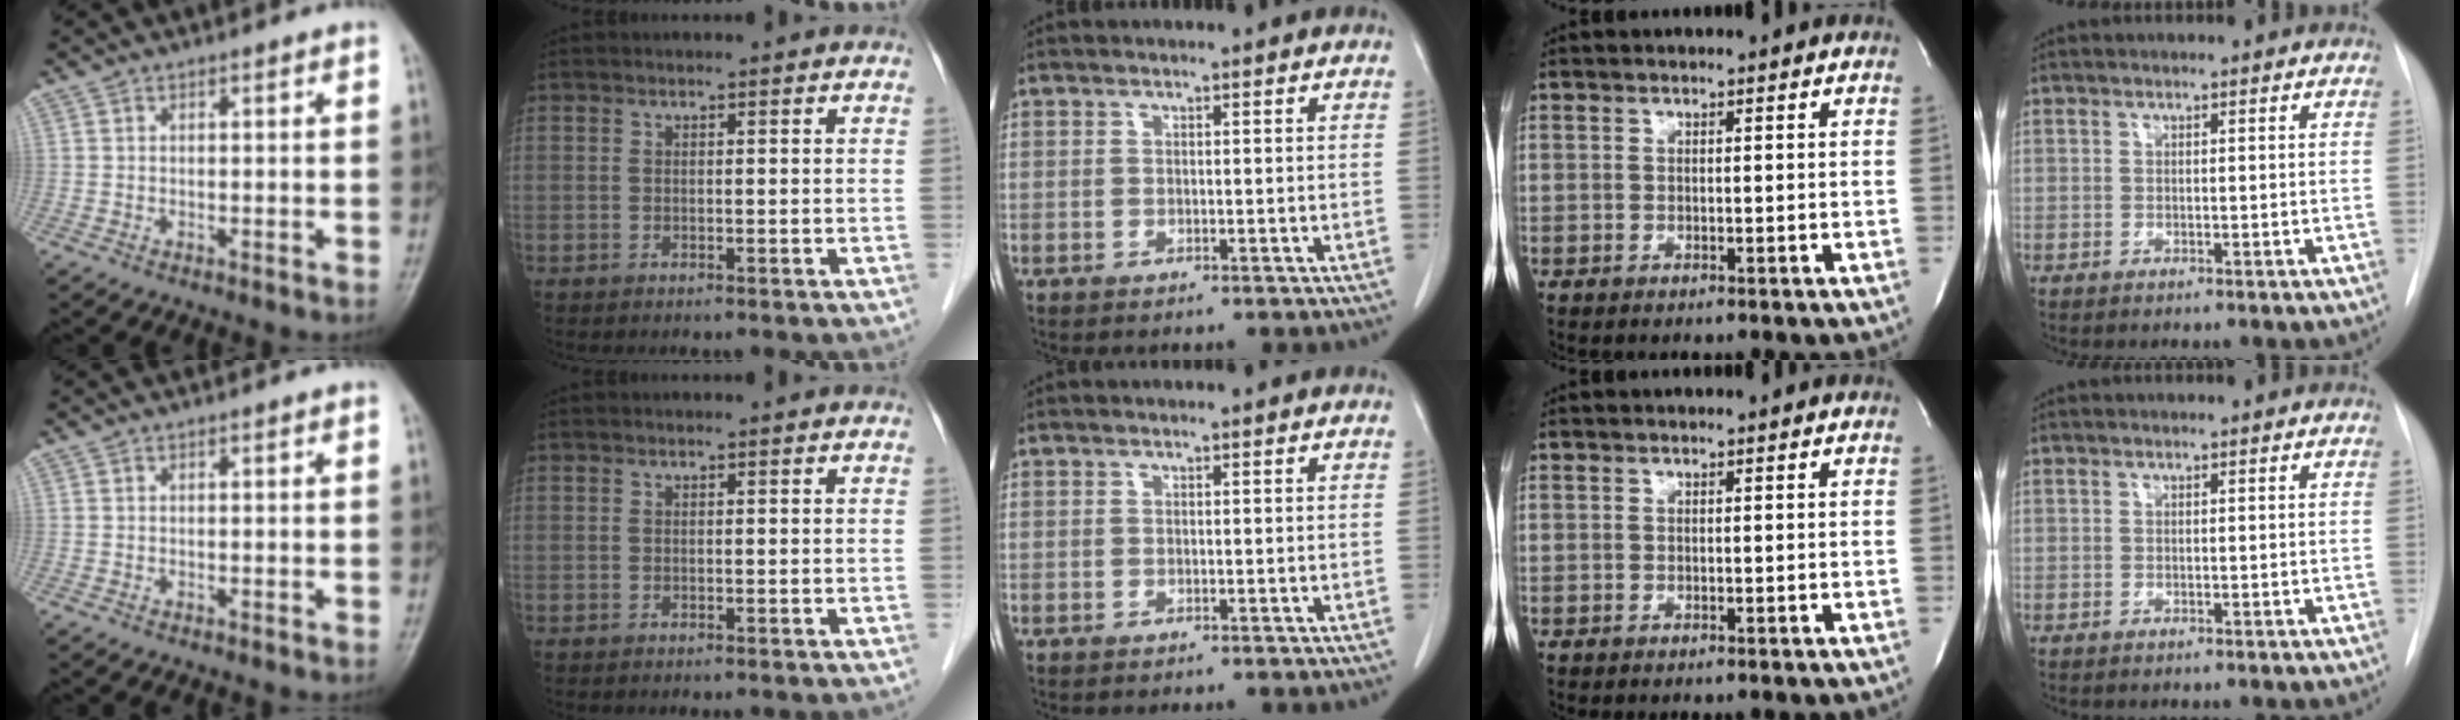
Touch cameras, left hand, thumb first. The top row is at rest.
{}